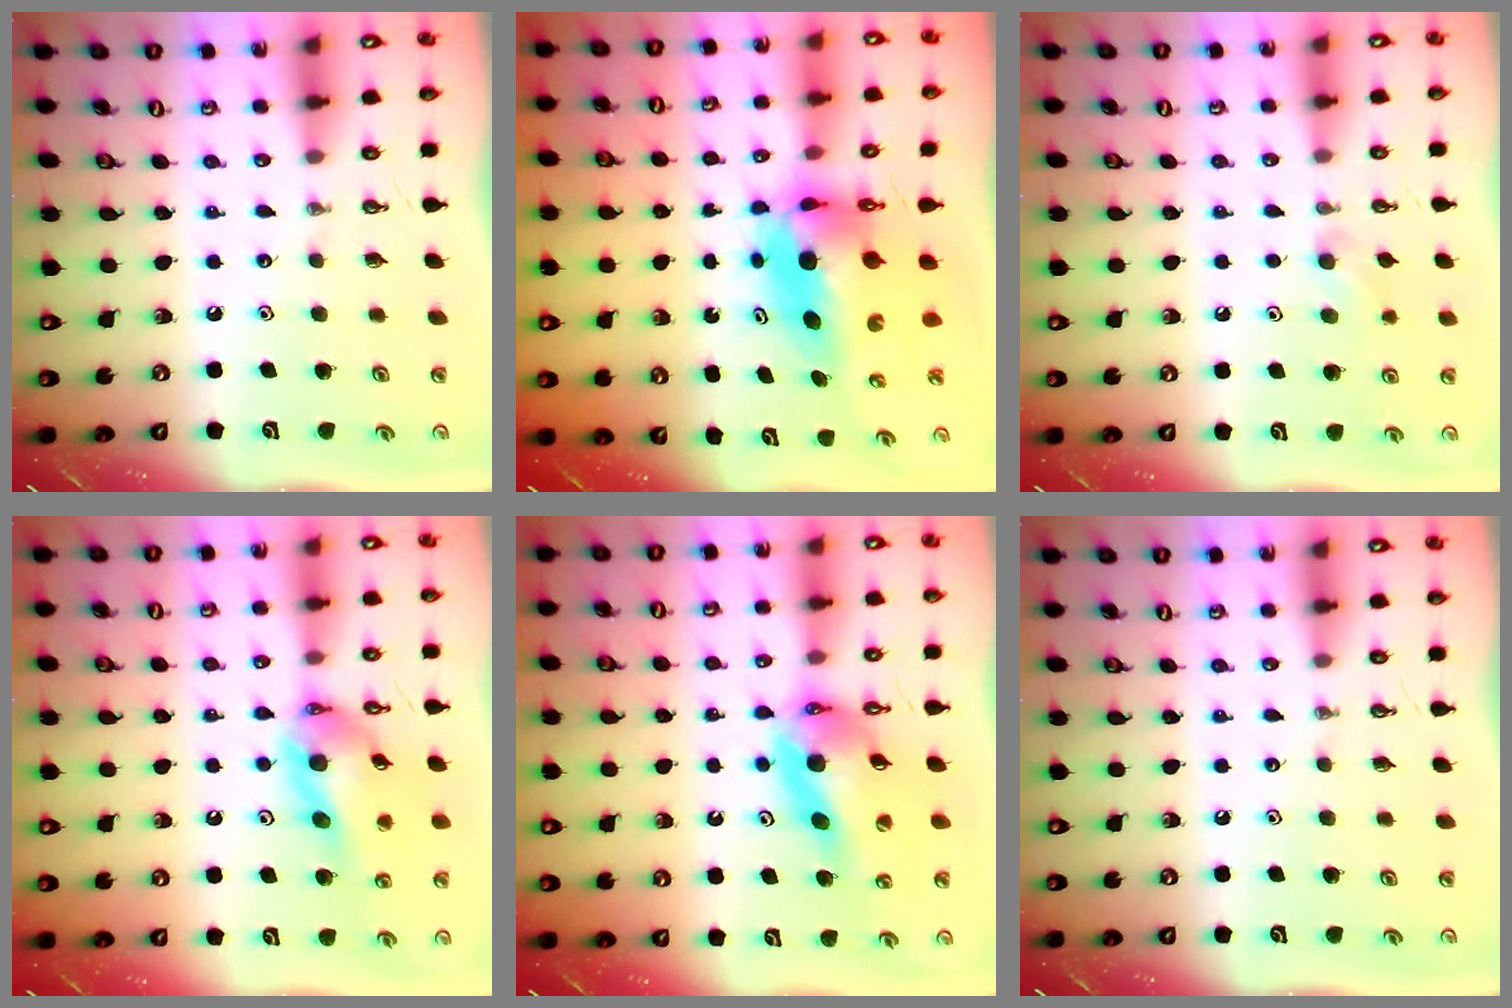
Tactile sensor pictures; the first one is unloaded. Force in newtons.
{"total": 7.9, "press": 7.8, "slide": 1.5}
{"total": 5.7, "press": 5.7, "slide": 1.0}
{"total": 14.0, "press": 13.8, "slide": 2.3}
{"total": 14.2, "press": 14.1, "slide": 1.5}
{"total": 0.0}